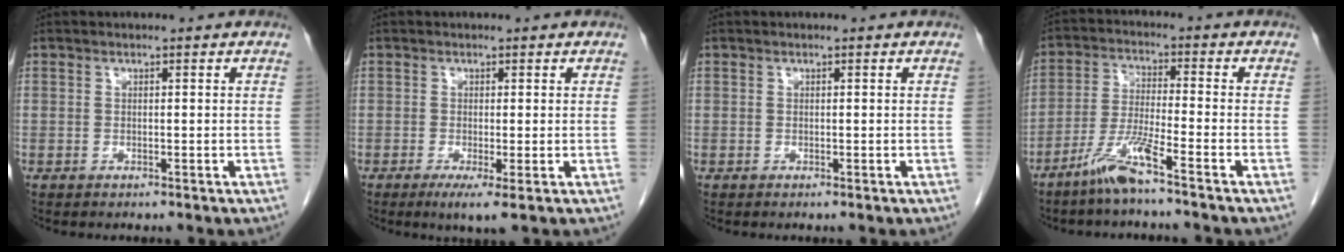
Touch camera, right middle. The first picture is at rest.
{"total": 3.3, "force": [-1.3, 0.2, 3.0], "torque": [-0.045, -0.010, -0.017]}
{"total": 0.0}
{"total": 6.6, "force": [-4.8, -0.6, 4.6], "torque": [-0.097, -0.014, -0.103]}